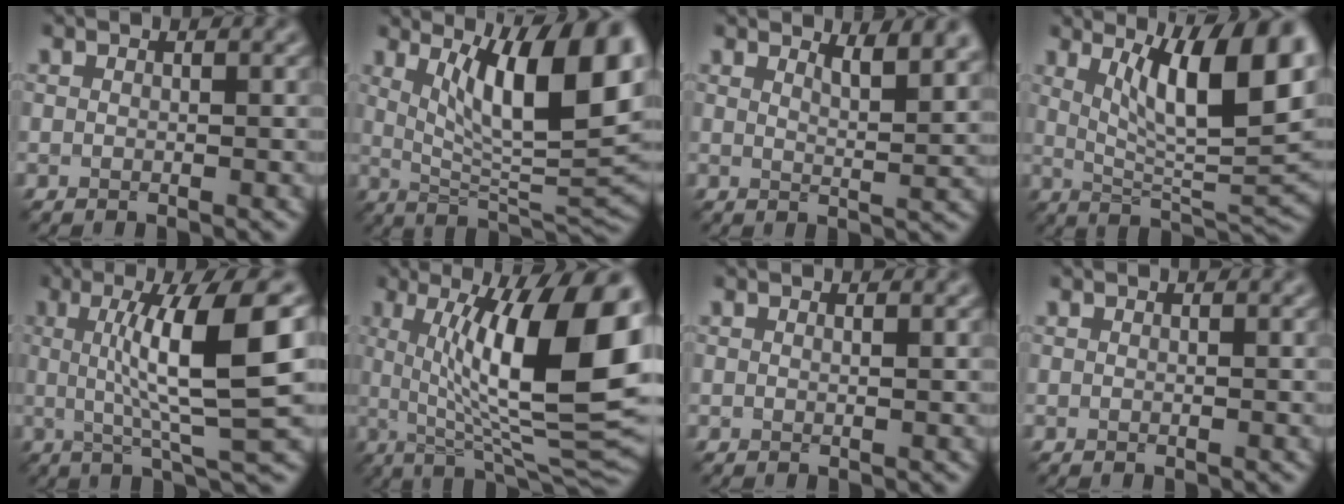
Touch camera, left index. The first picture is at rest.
{"total": 12.9, "force": [4.7, 3.6, 11.5], "torque": [-0.159, -0.005, 0.078]}
{"total": 3.9, "force": [2.7, 1.2, 2.6], "torque": [-0.024, 0.002, 0.038]}
{"total": 11.6, "force": [4.5, 3.2, 10.2], "torque": [-0.148, -0.002, 0.075]}
{"total": 9.4, "force": [1.2, 1.7, 9.2], "torque": [-0.129, -0.002, 0.023]}
{"total": 14.8, "force": [2.5, 4.0, 14.1], "torque": [-0.192, -0.007, 0.038]}
{"total": 0.0}
{"total": 0.0}